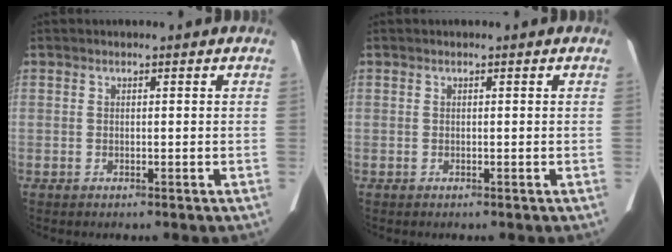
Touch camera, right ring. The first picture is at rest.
{"total": 0.0}